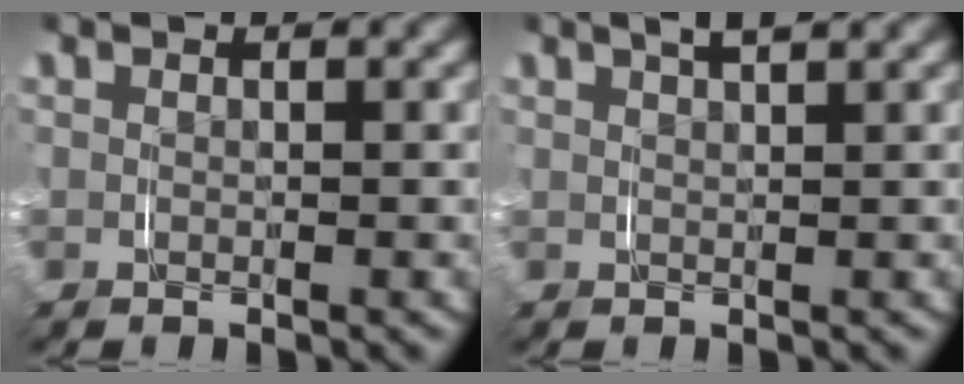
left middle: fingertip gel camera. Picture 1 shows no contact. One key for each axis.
{"total": 2.9, "fx": 2.1, "fy": 0.5, "fz": 1.9, "tx": -0.027, "ty": 0.012, "tz": 0.032}